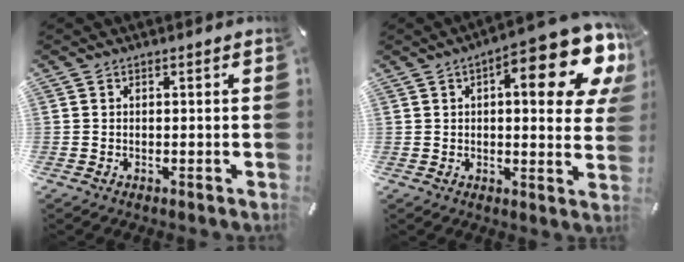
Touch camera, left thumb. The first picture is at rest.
{"total": 18.9, "force": [8.6, 6.6, 15.5], "torque": [-0.193, -0.056, 0.128]}